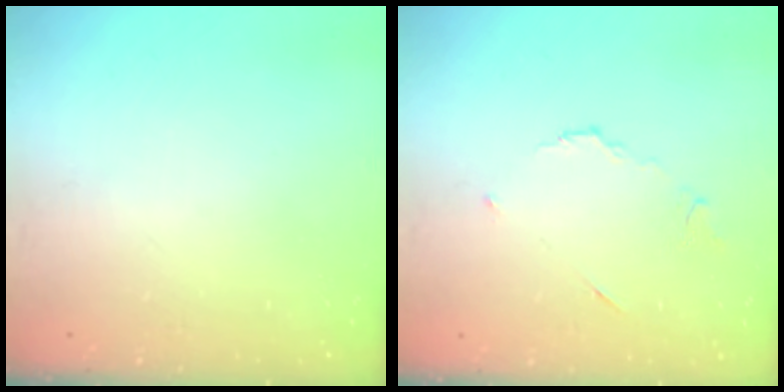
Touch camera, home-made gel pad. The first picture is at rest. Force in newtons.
{"total": 5.5, "press": 5.5, "slide": 0.6}